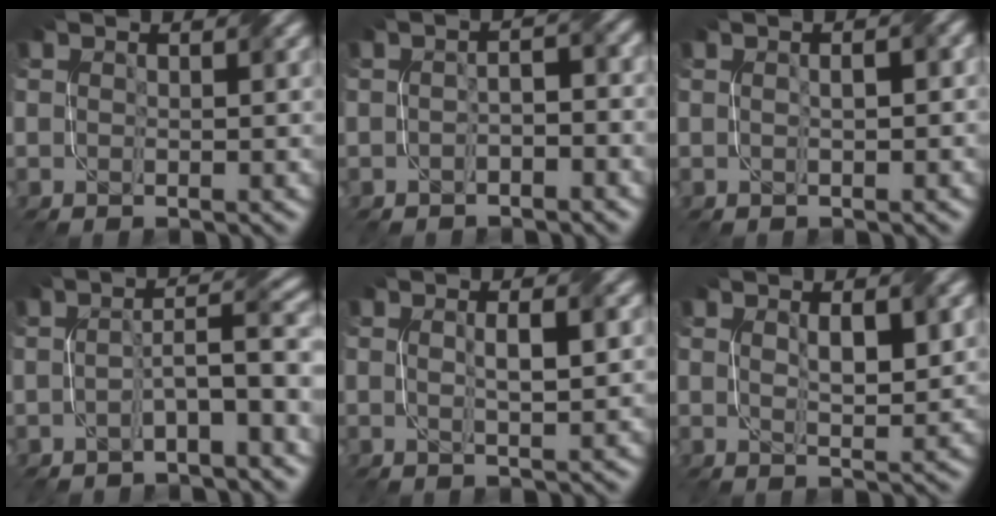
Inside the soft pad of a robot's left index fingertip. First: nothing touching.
{"total": 2.0, "force": [-1.1, 0.7, 1.5], "torque": [-0.028, 0.006, -0.018]}
{"total": 2.0, "force": [0.5, 0.8, 1.8], "torque": [-0.017, 0.006, -0.001]}
{"total": 3.8, "force": [-1.3, 0.5, 3.5], "torque": [-0.061, 0.018, -0.026]}
{"total": 2.0, "force": [0.3, 0.3, 2.0], "torque": [-0.034, 0.005, 0.006]}
{"total": 2.5, "force": [0.8, 0.7, 2.2], "torque": [-0.043, 0.000, 0.020]}